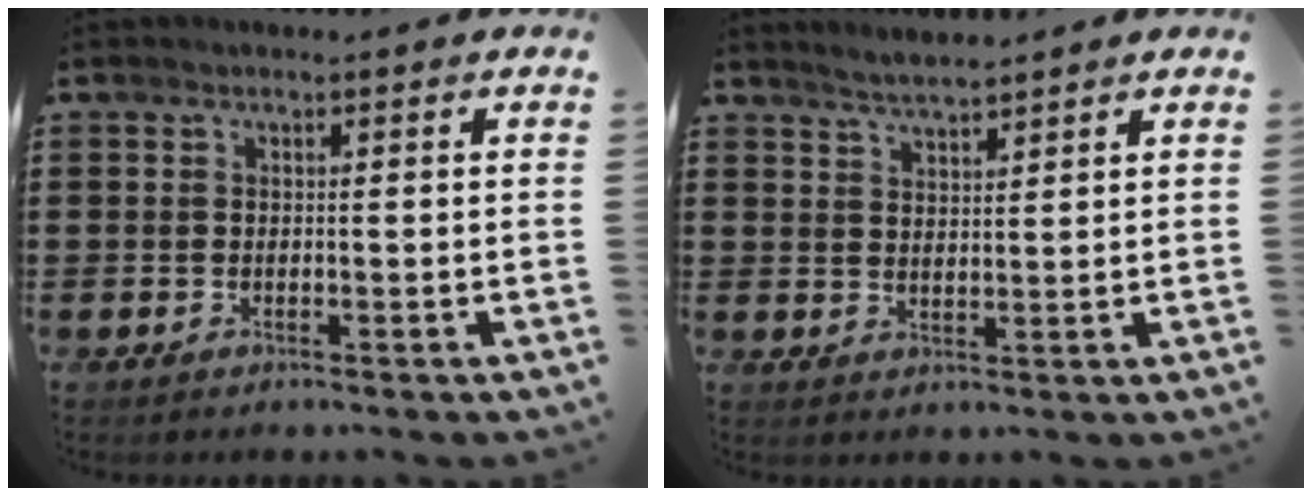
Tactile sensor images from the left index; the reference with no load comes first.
{"total": 2.5, "force": [2.5, -0.2, 0.3], "torque": [-0.012, -0.004, 0.048]}